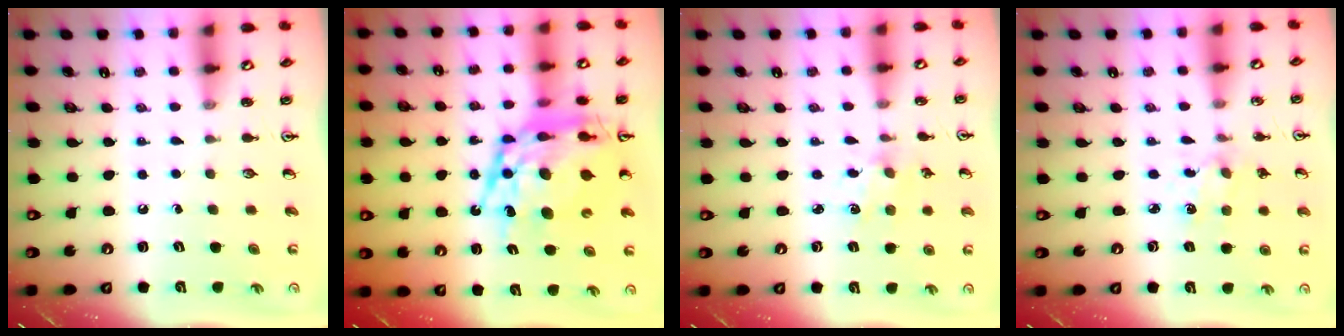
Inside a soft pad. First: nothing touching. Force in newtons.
{"total": 21.4, "press": 21.3, "slide": 2.0}
{"total": 1.9, "press": 1.8, "slide": 0.4}
{"total": 2.0, "press": 2.0, "slide": 0.2}